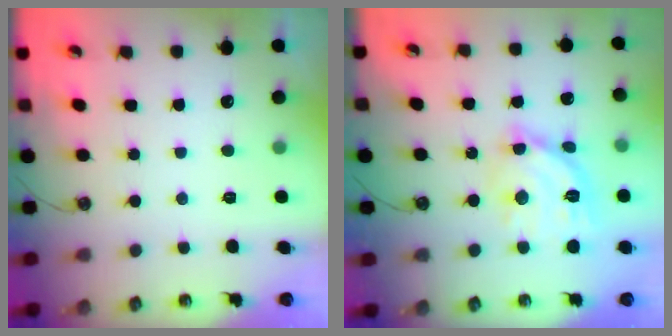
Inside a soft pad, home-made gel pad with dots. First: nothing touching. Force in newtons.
{"total": 14.2, "press": 14.2, "slide": 1.1}